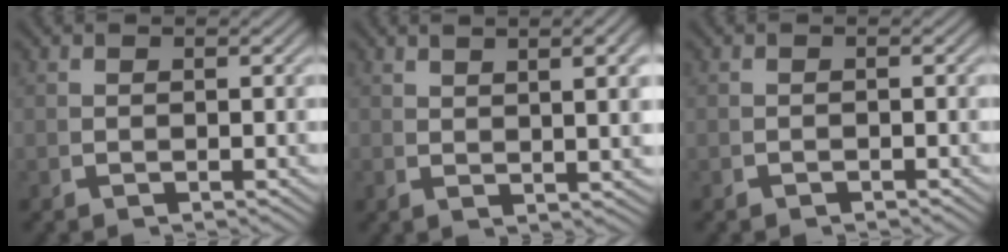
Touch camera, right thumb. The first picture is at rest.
{"total": 4.1, "force": [1.9, 0.6, 3.6], "torque": [-0.039, 0.007, 0.037]}
{"total": 0.7, "force": [-0.6, -0.2, -0.2], "torque": [0.005, -0.002, -0.010]}